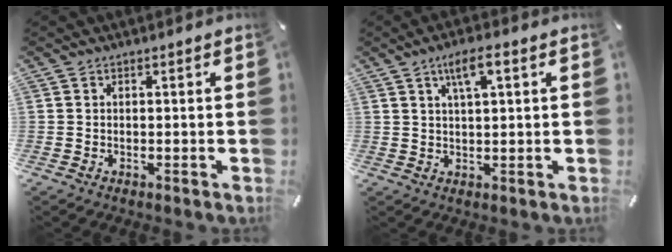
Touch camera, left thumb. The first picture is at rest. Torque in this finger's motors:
{"motor_torque": [0.55, 0.88, 1.17, -0.76, 0.37]}